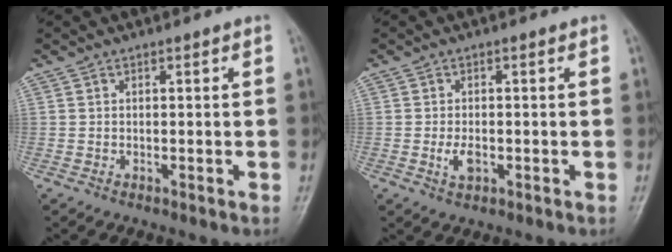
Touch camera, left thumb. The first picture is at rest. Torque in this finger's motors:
{"motor_torque": [-0.14, 0.32, 0.37, 0.09, 0.04]}